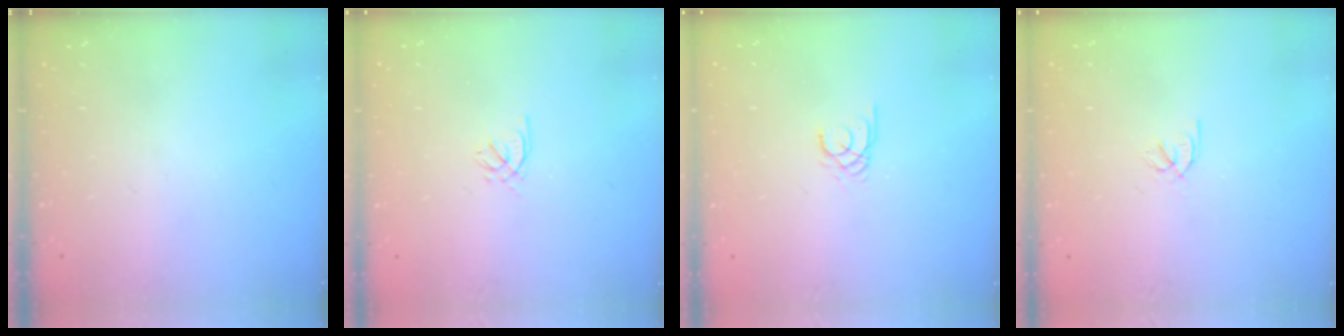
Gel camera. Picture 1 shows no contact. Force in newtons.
{"total": 0.9, "press": 0.8, "slide": 0.4}
{"total": 1.7, "press": 1.7, "slide": 0.2}
{"total": 2.1, "press": 2.1, "slide": 0.1}